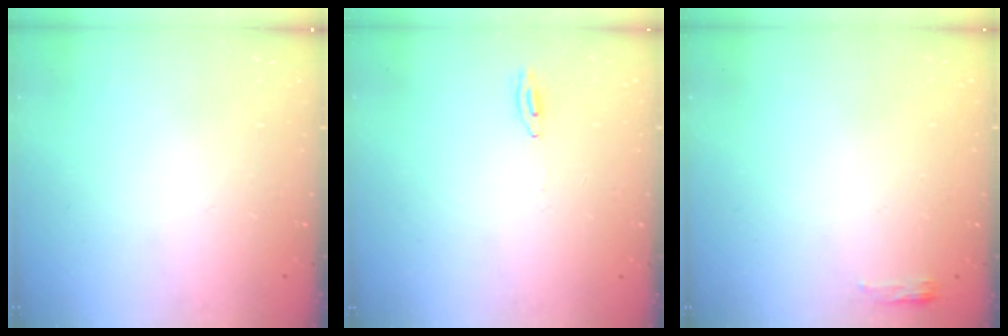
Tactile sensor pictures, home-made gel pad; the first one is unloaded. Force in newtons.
{"total": 2.9, "press": 2.8, "slide": 0.2}
{"total": 2.8, "press": 2.6, "slide": 1.1}